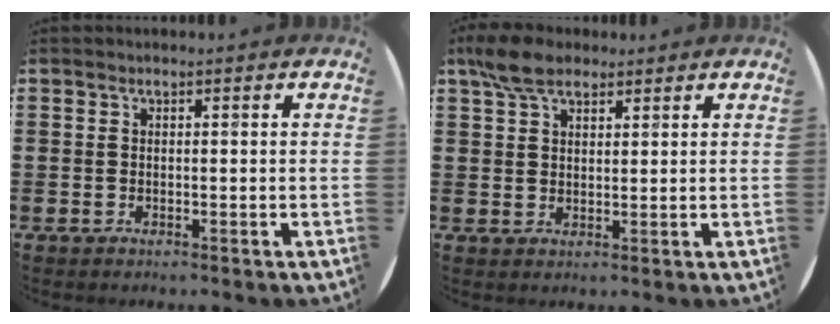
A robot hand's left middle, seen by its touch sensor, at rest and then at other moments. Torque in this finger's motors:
{"motor_torque": [0.85, -0.74, 0.15, 0.03]}